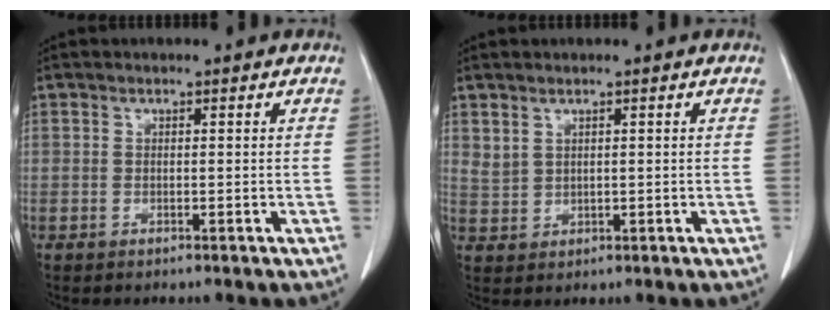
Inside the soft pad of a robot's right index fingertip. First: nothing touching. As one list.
[{"total": 2.1, "force": [1.4, 1.3, 0.7], "torque": [-0.015, 0.002, 0.037]}]